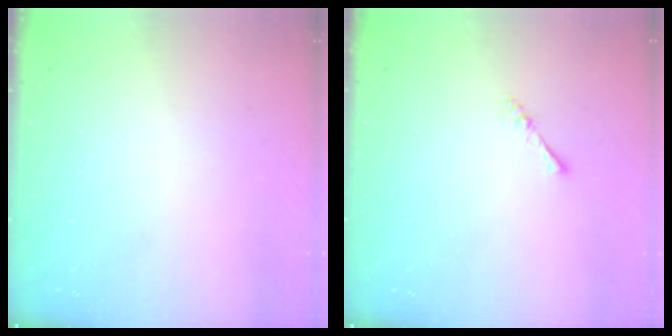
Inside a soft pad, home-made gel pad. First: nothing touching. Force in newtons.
{"total": 2.4, "press": 2.3, "slide": 0.5}